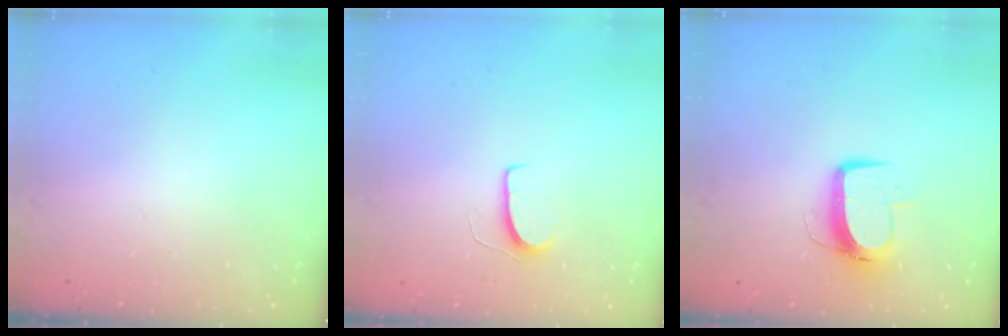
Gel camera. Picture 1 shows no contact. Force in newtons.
{"total": 5.8, "press": 5.7, "slide": 0.4}
{"total": 9.9, "press": 9.9, "slide": 0.8}